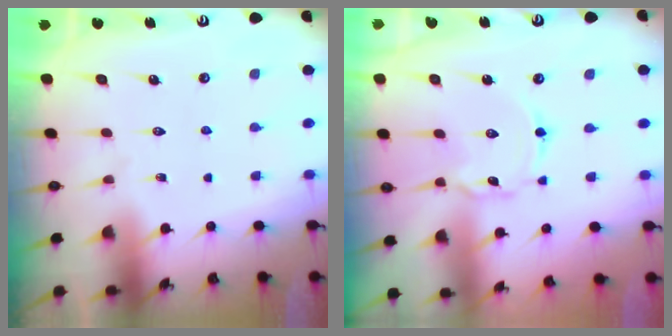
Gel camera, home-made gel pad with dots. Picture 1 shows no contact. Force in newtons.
{"total": 2.7, "press": 2.7, "slide": 0.4}